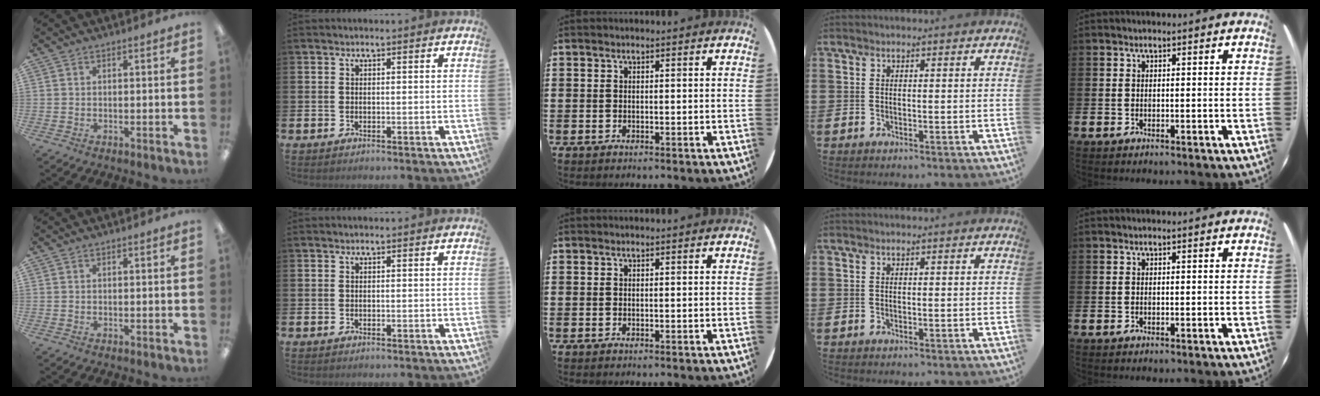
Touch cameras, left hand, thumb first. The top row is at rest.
{}